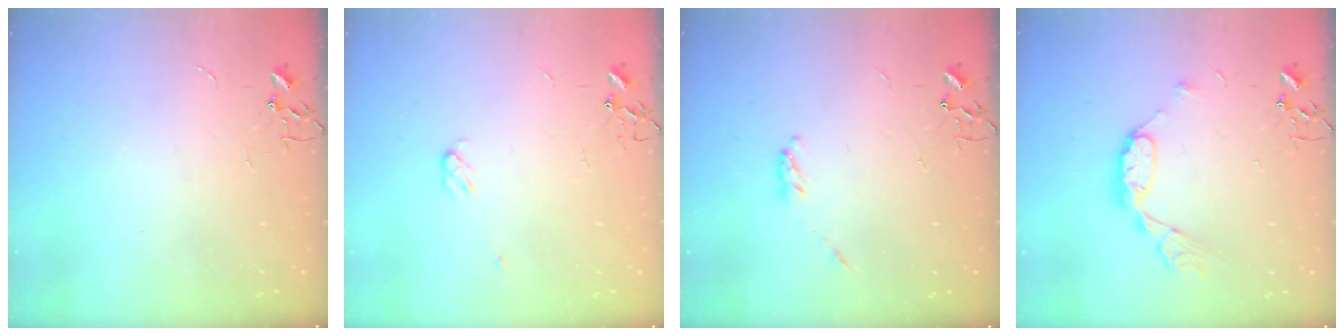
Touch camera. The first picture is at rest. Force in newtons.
{"total": 3.4, "press": 3.3, "slide": 0.5}
{"total": 3.1, "press": 3.1, "slide": 0.5}
{"total": 9.2, "press": 9.2, "slide": 0.2}